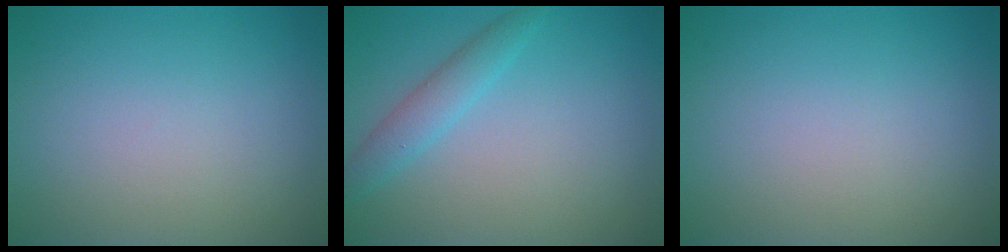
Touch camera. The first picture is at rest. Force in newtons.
{"total": 2.3, "press": 2.3, "slide": 0.1}
{"total": 0.0}